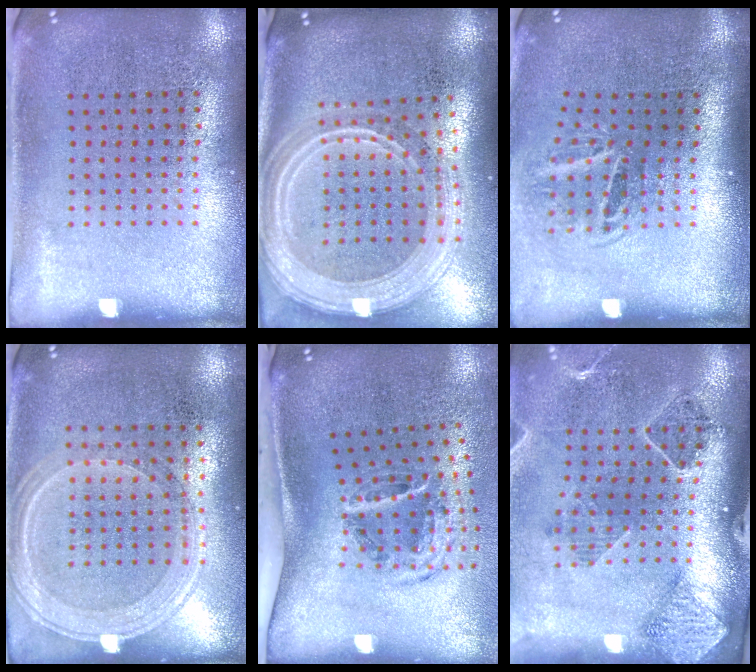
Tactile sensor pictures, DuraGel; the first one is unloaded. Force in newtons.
{"total": 3.1, "press": 2.5, "slide": 1.8}
{"total": 1.8, "press": 1.2, "slide": 1.3}
{"total": 1.2, "press": 1.1, "slide": 0.4}
{"total": 2.0, "press": 1.2, "slide": 1.6}
{"total": 1.6, "press": 1.6, "slide": 0.2}